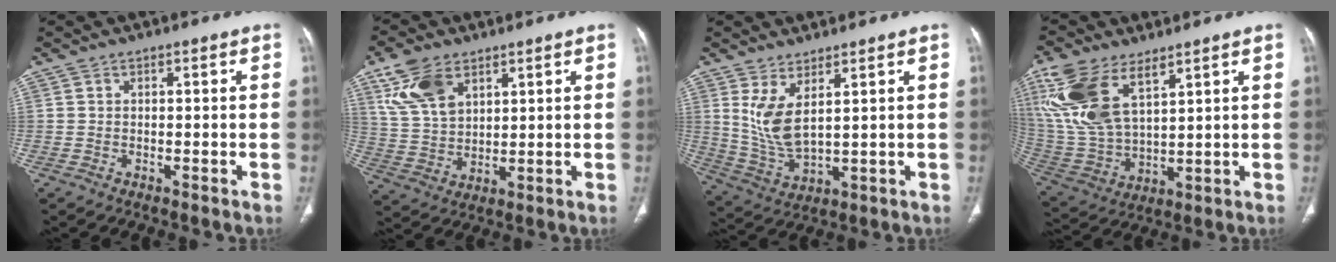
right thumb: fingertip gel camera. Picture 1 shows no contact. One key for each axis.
{"total": 10.9, "fx": 5.8, "fy": 6.4, "fz": 6.6, "tx": -0.120, "ty": -0.015, "tz": 0.125}
{"total": 8.3, "fx": 3.3, "fy": 3.0, "fz": 7.0, "tx": -0.148, "ty": -0.033, "tz": 0.082}
{"total": 17.5, "fx": 8.8, "fy": 8.6, "fz": 12.4, "tx": -0.267, "ty": -0.024, "tz": 0.188}